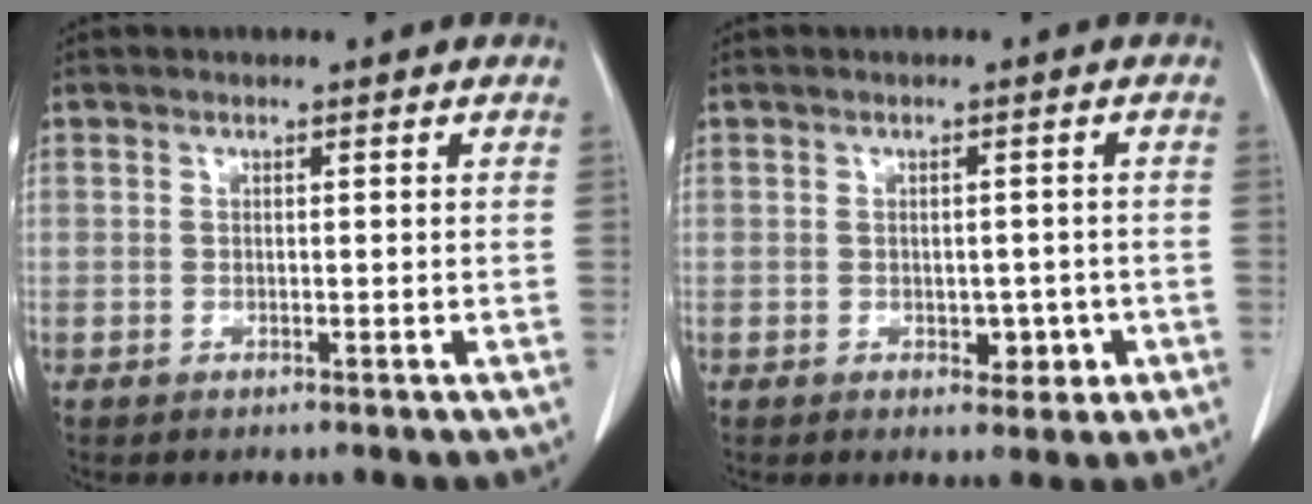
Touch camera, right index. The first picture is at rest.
{"total": 3.1, "force": [-1.0, 2.1, 2.1], "torque": [-0.017, 0.004, -0.005]}